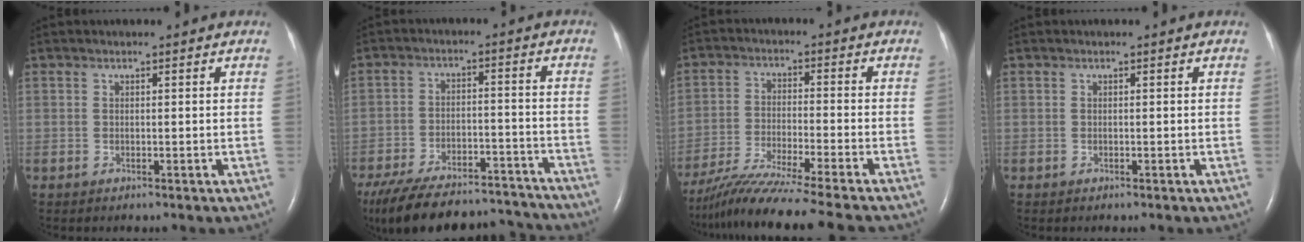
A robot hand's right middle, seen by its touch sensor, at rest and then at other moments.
{"total": 22.4, "force": [-20.0, 5.9, 8.1], "torque": [-0.161, -0.008, -0.286]}
{"total": 16.7, "force": [-14.5, -2.1, 8.1], "torque": [-0.146, -0.043, -0.241]}
{"total": 0.0}